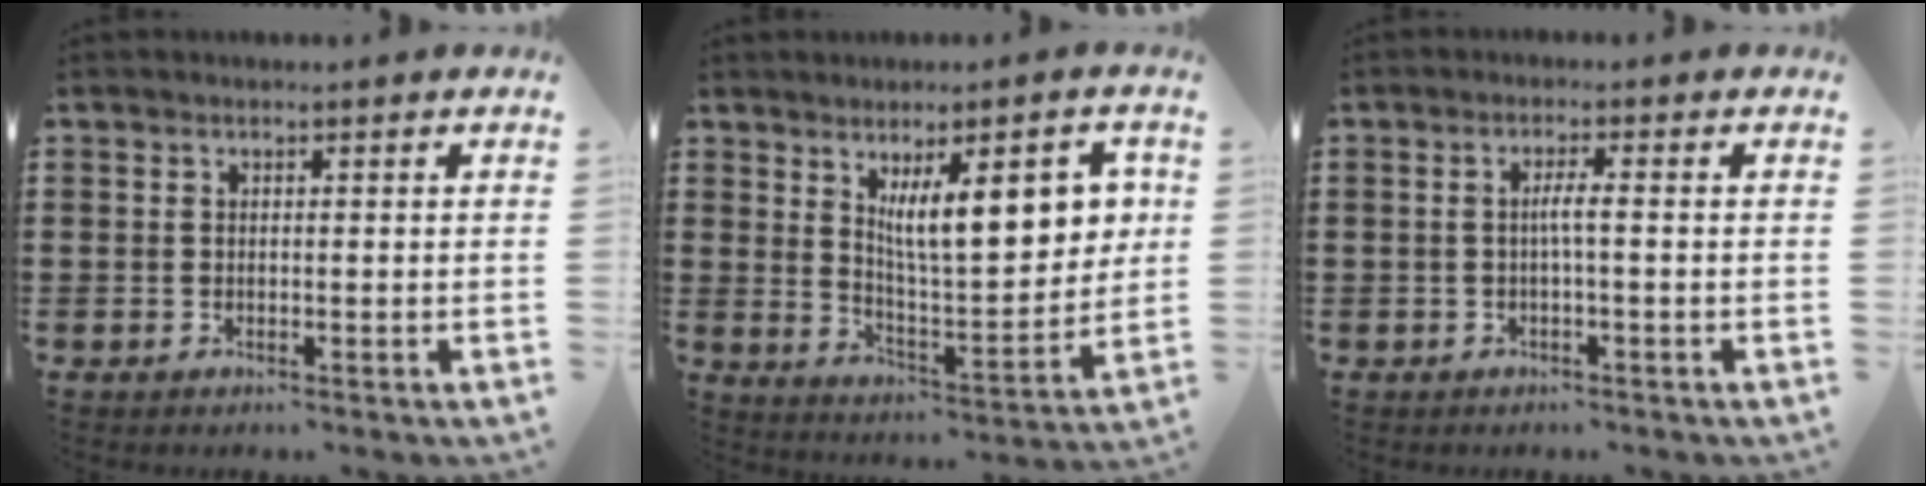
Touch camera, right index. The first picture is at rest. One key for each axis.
{"total": 11.9, "fx": 4.6, "fy": 3.8, "fz": 10.3, "tx": -0.167, "ty": -0.005, "tz": 0.075}
{"total": 2.2, "fx": -0.4, "fy": 0.0, "fz": 2.1, "tx": -0.040, "ty": -0.002, "tz": -0.009}